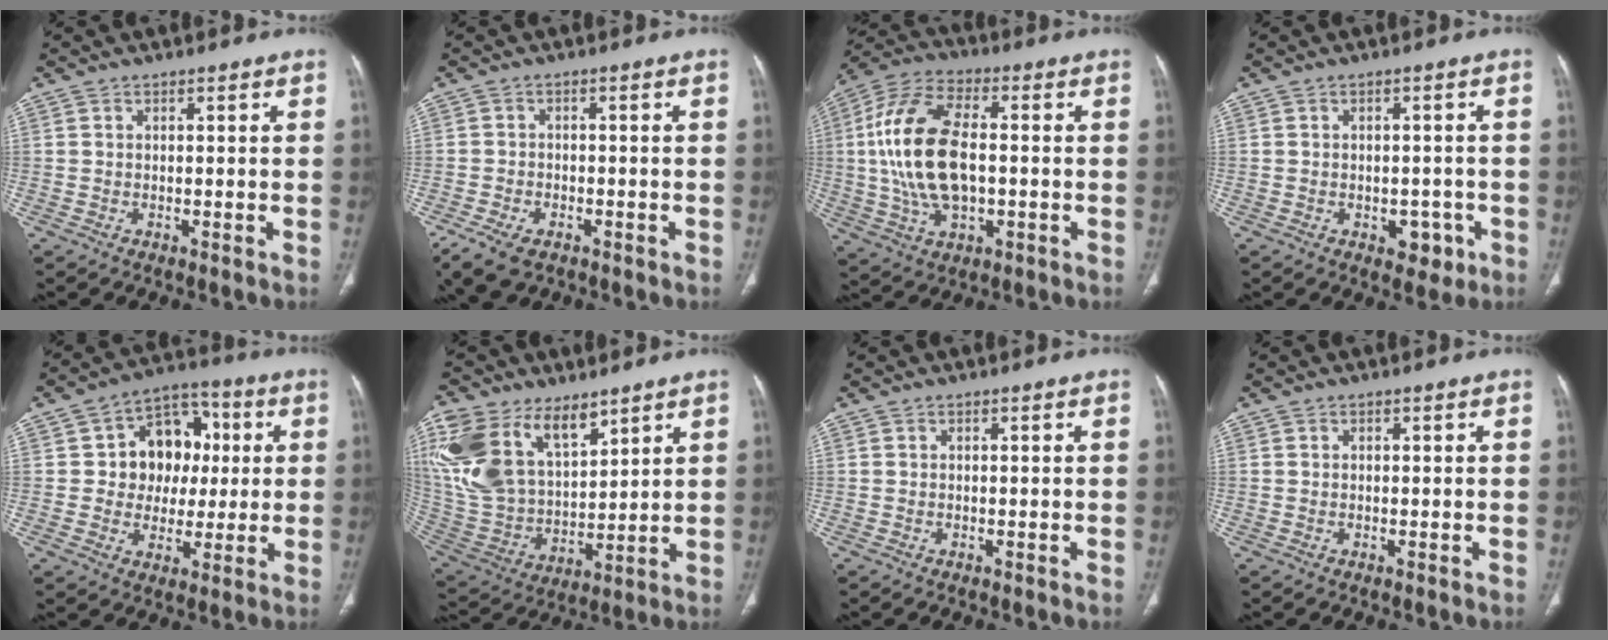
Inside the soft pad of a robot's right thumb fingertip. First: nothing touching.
{"total": 7.6, "force": [-4.4, 4.5, 4.4], "torque": [-0.087, 0.005, -0.071]}
{"total": 18.4, "force": [0.3, 9.8, 15.6], "torque": [-0.318, 0.018, 0.006]}
{"total": 4.4, "force": [-1.7, 3.1, 2.7], "torque": [-0.010, 0.009, -0.015]}
{"total": 13.2, "force": [1.6, 10.7, 7.6], "torque": [-0.051, 0.017, 0.022]}
{"total": 22.8, "force": [12.5, 13.0, 13.9], "torque": [-0.292, -0.023, 0.254]}
{"total": 0.0}
{"total": 0.0}